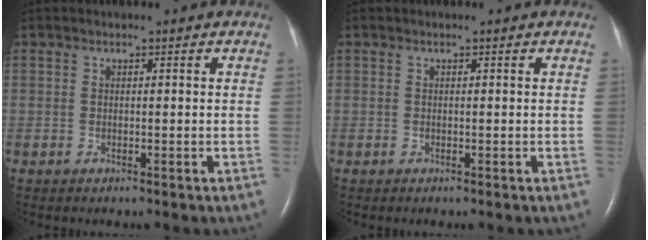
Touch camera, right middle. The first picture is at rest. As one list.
[{"total": 0.0}]